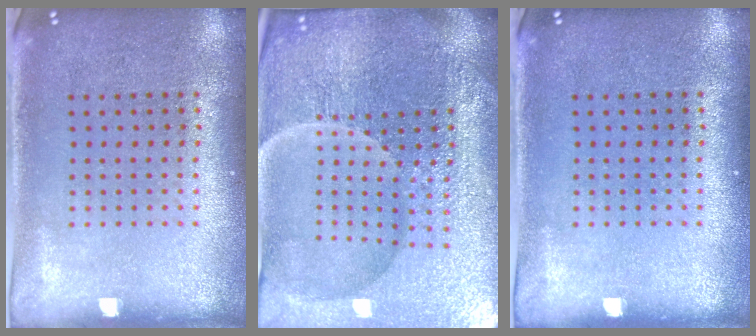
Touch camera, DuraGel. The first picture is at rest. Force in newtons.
{"total": 5.7, "press": 5.4, "slide": 2.0}
{"total": 0.0}